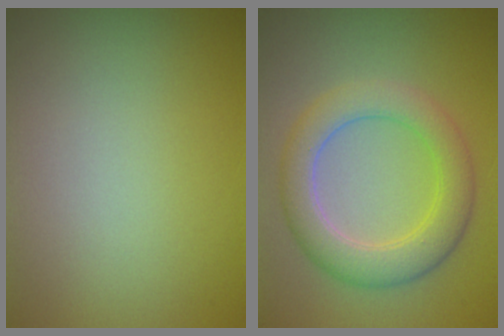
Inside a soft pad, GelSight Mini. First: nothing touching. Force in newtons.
{"total": 5.0, "press": 5.0, "slide": 0.3}